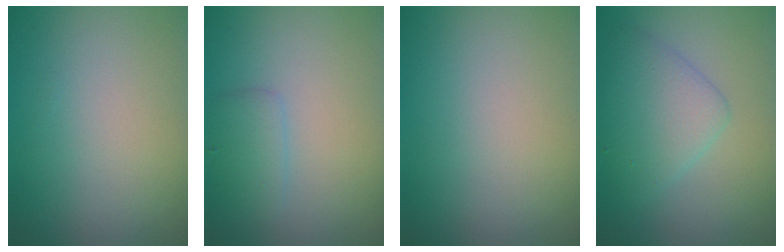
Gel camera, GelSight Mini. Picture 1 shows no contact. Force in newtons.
{"total": 1.7, "press": 1.7, "slide": 0.1}
{"total": 0.0}
{"total": 4.1, "press": 4.1, "slide": 0.2}